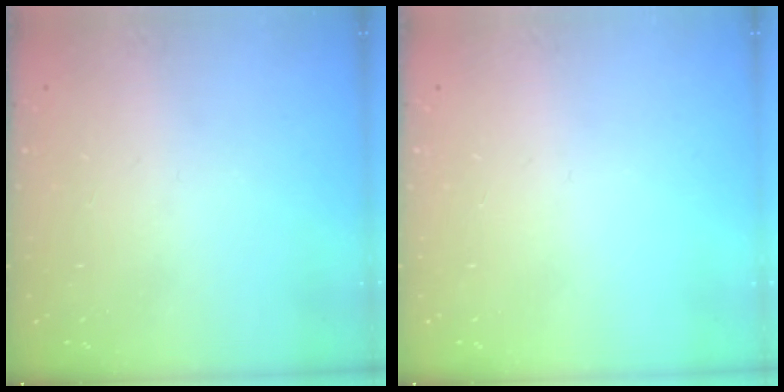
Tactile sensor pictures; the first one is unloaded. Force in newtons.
{"total": 0.0}